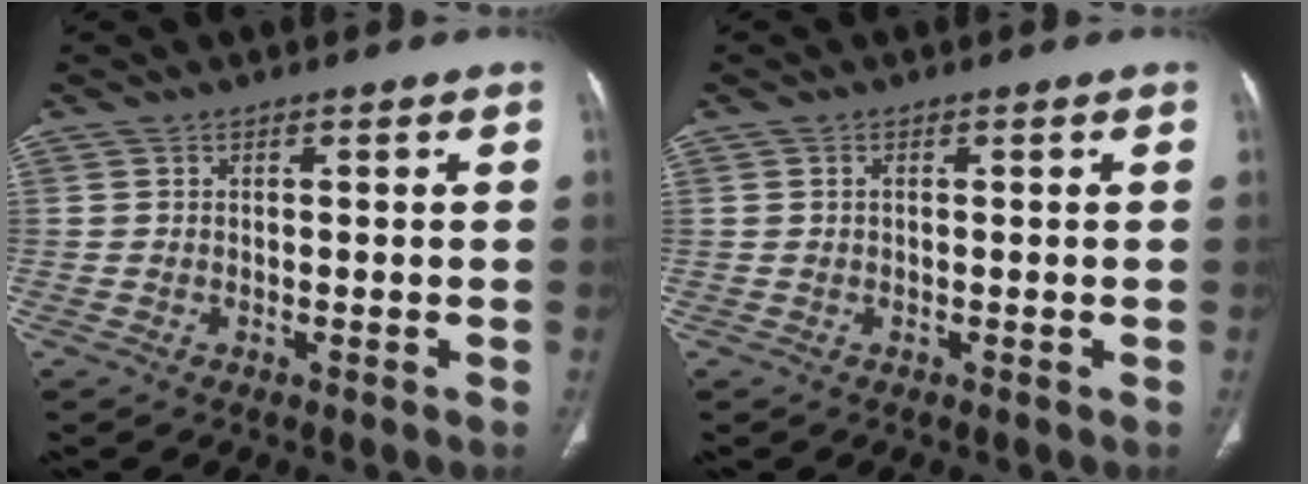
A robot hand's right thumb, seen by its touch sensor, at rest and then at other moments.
{"total": 0.6, "force": [0.0, 0.4, 0.5], "torque": [-0.010, 0.001, -0.001]}